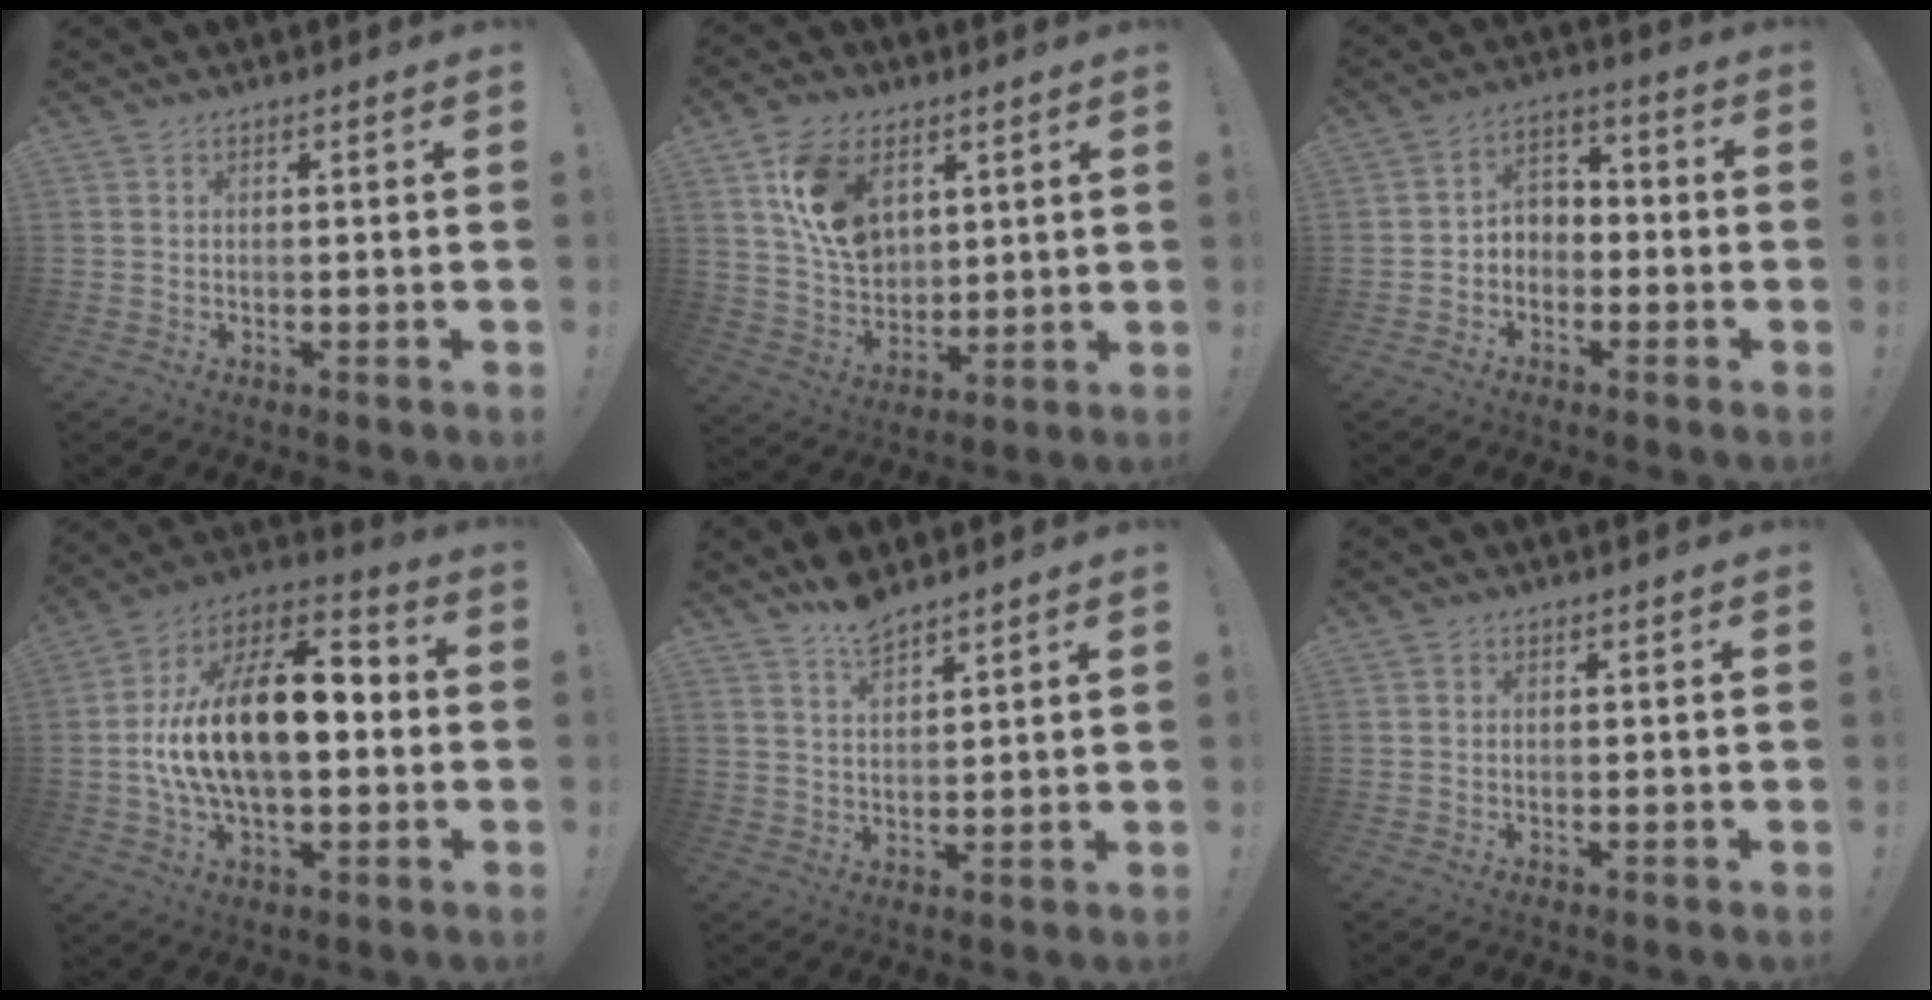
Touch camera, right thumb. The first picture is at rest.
{"total": 14.0, "force": [6.2, 9.8, 7.9], "torque": [-0.130, -0.015, 0.120]}
{"total": 5.6, "force": [-2.6, 4.7, 1.4], "torque": [-0.026, 0.021, -0.048]}
{"total": 22.3, "force": [0.1, 11.6, 19.0], "torque": [-0.325, 0.002, 0.002]}
{"total": 6.7, "force": [5.6, 2.3, 3.0], "torque": [-0.040, -0.035, 0.099]}
{"total": 0.6, "force": [0.0, 0.6, -0.1], "torque": [0.001, 0.004, 0.001]}